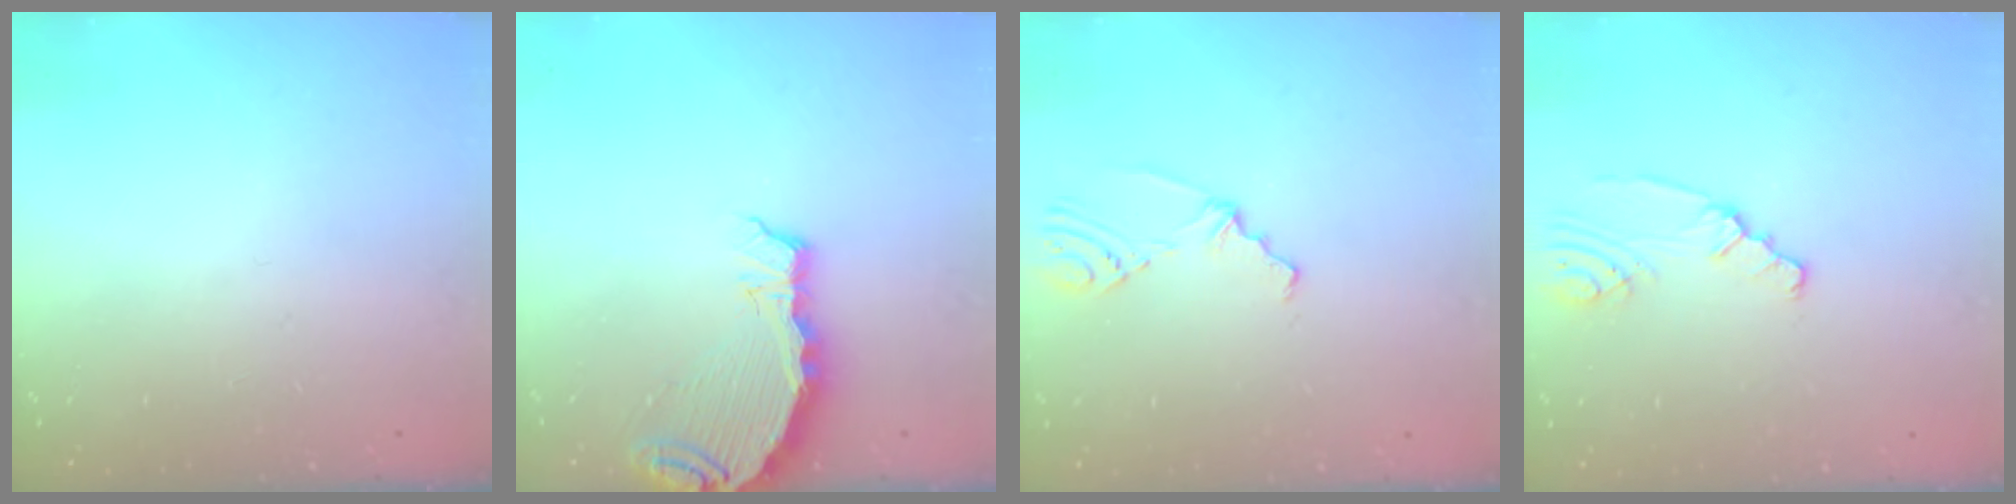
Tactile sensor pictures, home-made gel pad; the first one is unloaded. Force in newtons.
{"total": 6.4, "press": 6.3, "slide": 1.4}
{"total": 2.8, "press": 2.4, "slide": 1.5}
{"total": 2.3, "press": 2.3, "slide": 0.2}